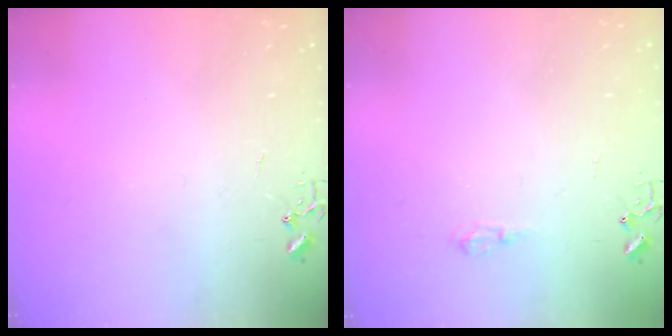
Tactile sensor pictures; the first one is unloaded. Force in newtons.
{"total": 5.8, "press": 5.8, "slide": 0.7}